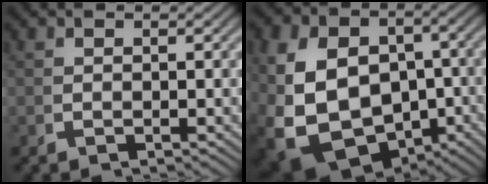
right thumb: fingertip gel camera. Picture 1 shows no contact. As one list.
[{"total": 16.7, "force": [-3.5, 12.5, 10.6], "torque": [-0.231, -0.078, -0.023]}]